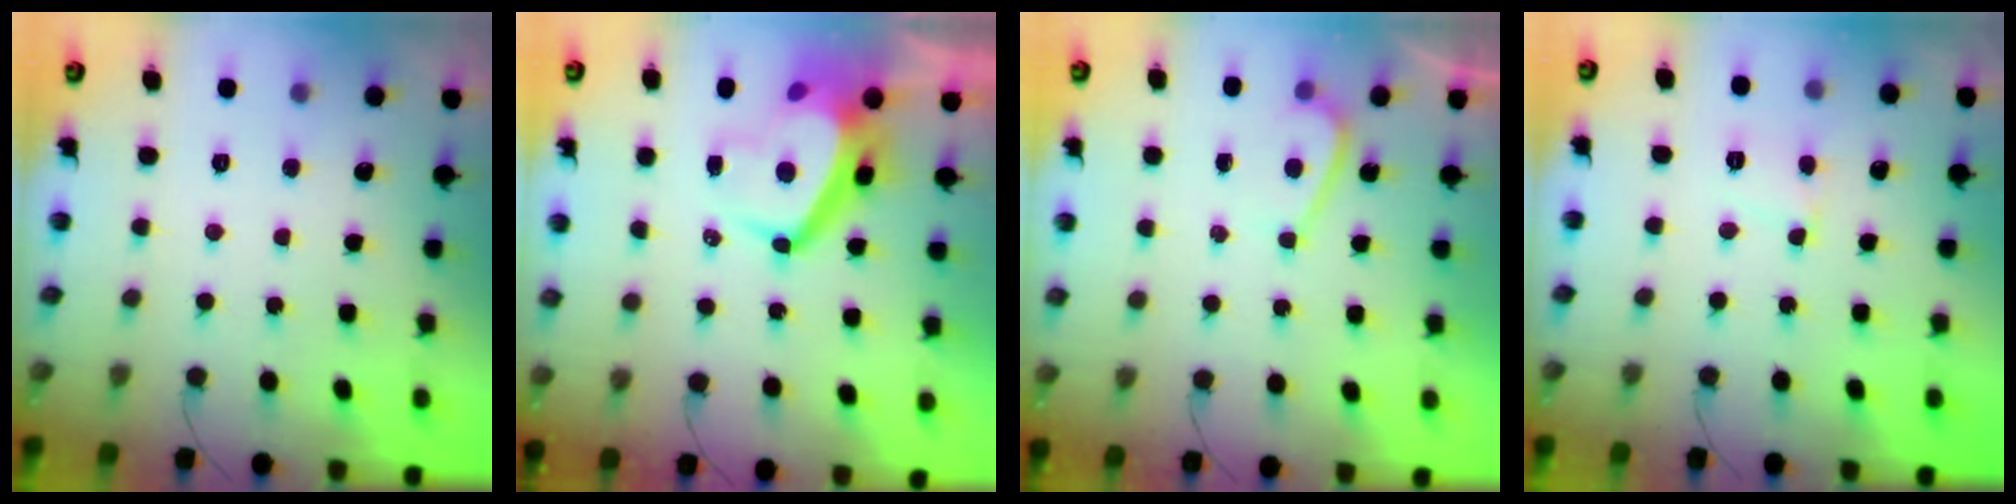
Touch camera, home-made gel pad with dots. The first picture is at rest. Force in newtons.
{"total": 8.8, "press": 8.8, "slide": 1.2}
{"total": 4.7, "press": 4.7, "slide": 0.6}
{"total": 4.2, "press": 4.2, "slide": 0.3}